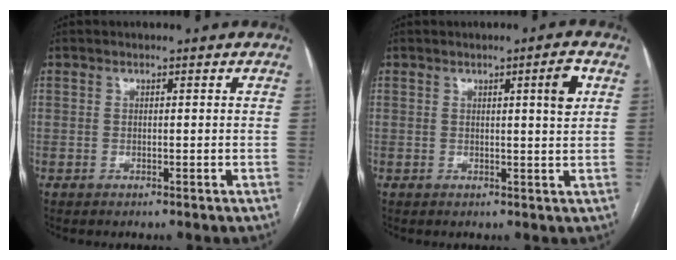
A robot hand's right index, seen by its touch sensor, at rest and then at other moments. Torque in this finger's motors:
{"motor_torque": [0.04, 0.00, 0.08, 0.05]}